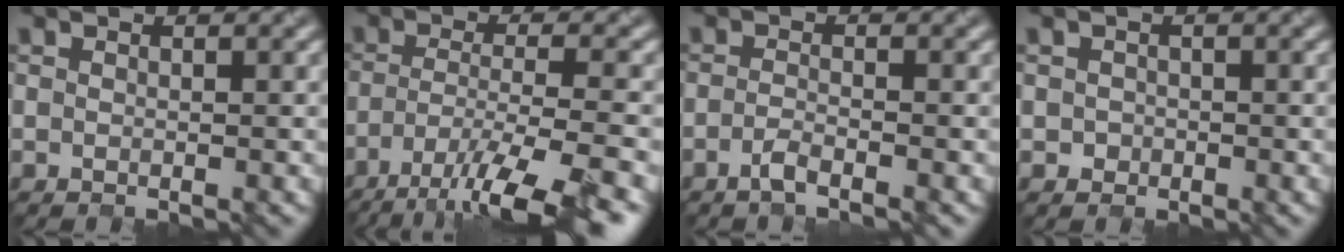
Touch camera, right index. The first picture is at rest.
{"total": 9.6, "force": [-6.1, 2.1, 7.1], "torque": [-0.119, -0.015, -0.101]}
{"total": 1.6, "force": [-1.1, 0.3, 1.1], "torque": [-0.022, 0.001, -0.027]}
{"total": 0.8, "force": [-0.2, 0.8, -0.2], "torque": [0.006, -0.005, -0.005]}